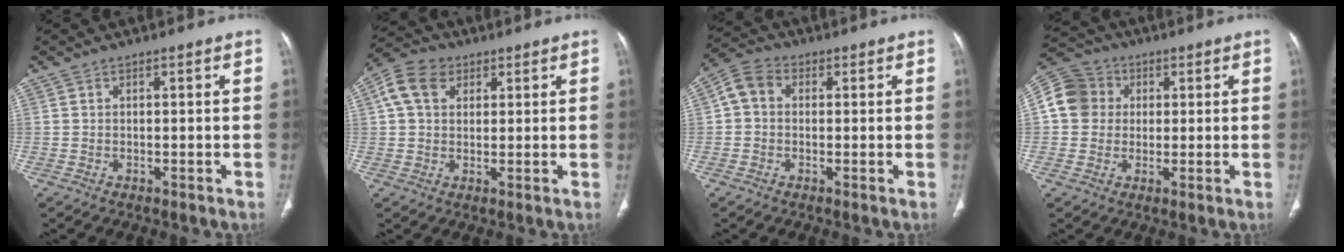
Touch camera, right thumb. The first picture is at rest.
{"total": 8.1, "force": [2.9, 5.9, 4.7], "torque": [-0.083, 0.012, 0.048]}
{"total": 5.3, "force": [0.5, 4.3, 3.1], "torque": [-0.057, 0.019, -0.001]}
{"total": 9.5, "force": [1.3, 8.7, 3.5], "torque": [-0.058, 0.017, 0.015]}